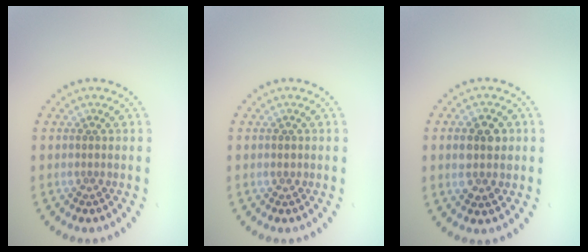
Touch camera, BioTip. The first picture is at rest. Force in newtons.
{"total": 0.7, "press": 0.7, "slide": 0.1}
{"total": 3.4, "press": 3.4, "slide": 0.3}